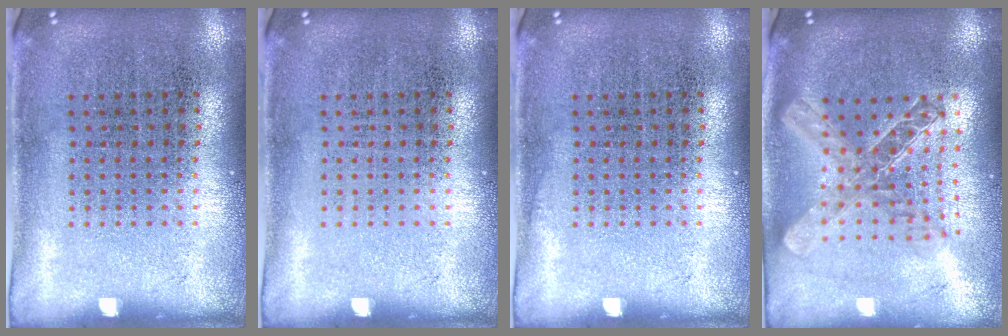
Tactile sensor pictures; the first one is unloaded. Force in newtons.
{"total": 0.0}
{"total": 0.0}
{"total": 2.0, "press": 1.7, "slide": 1.1}